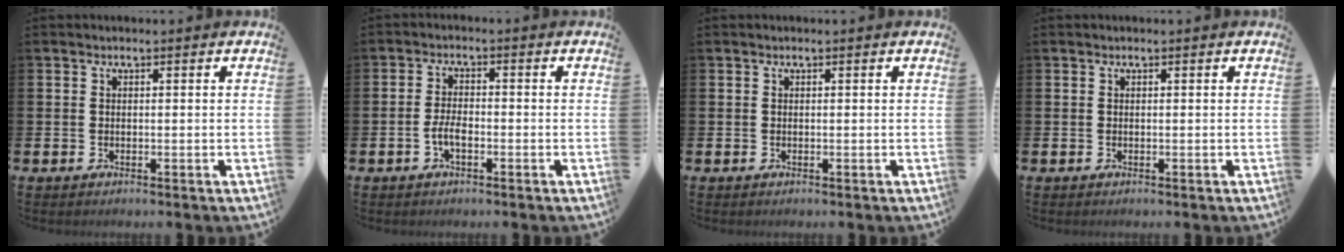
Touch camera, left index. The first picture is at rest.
{"total": 2.7, "force": [-1.0, 1.2, 2.2], "torque": [-0.039, 0.004, -0.021]}
{"total": 0.0}
{"total": 0.0}